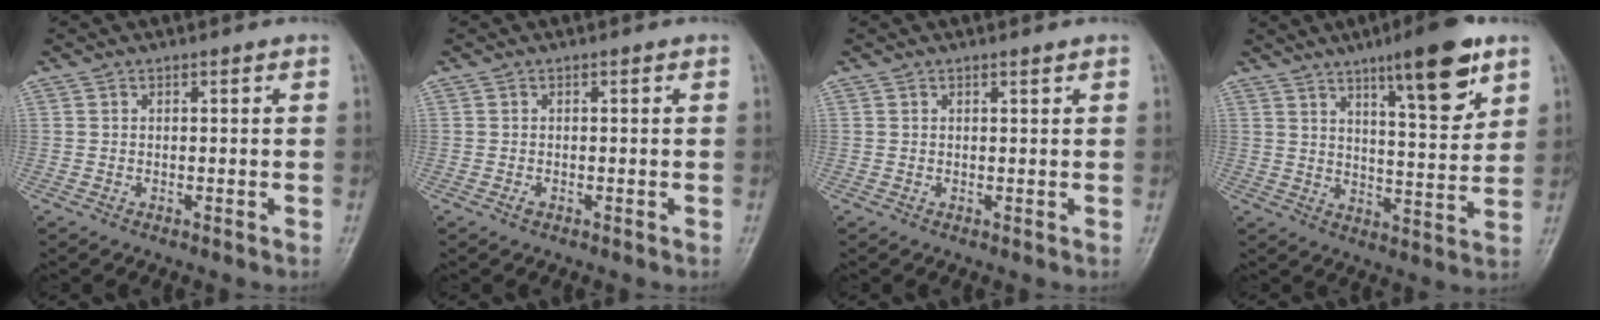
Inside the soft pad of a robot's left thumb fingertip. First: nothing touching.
{"total": 0.8, "force": [-0.2, 0.5, 0.6], "torque": [-0.007, -0.001, -0.005]}
{"total": 0.7, "force": [0.5, 0.1, 0.5], "torque": [-0.007, -0.003, 0.009]}
{"total": 14.3, "force": [8.3, 3.4, 11.2], "torque": [-0.143, -0.044, 0.124]}